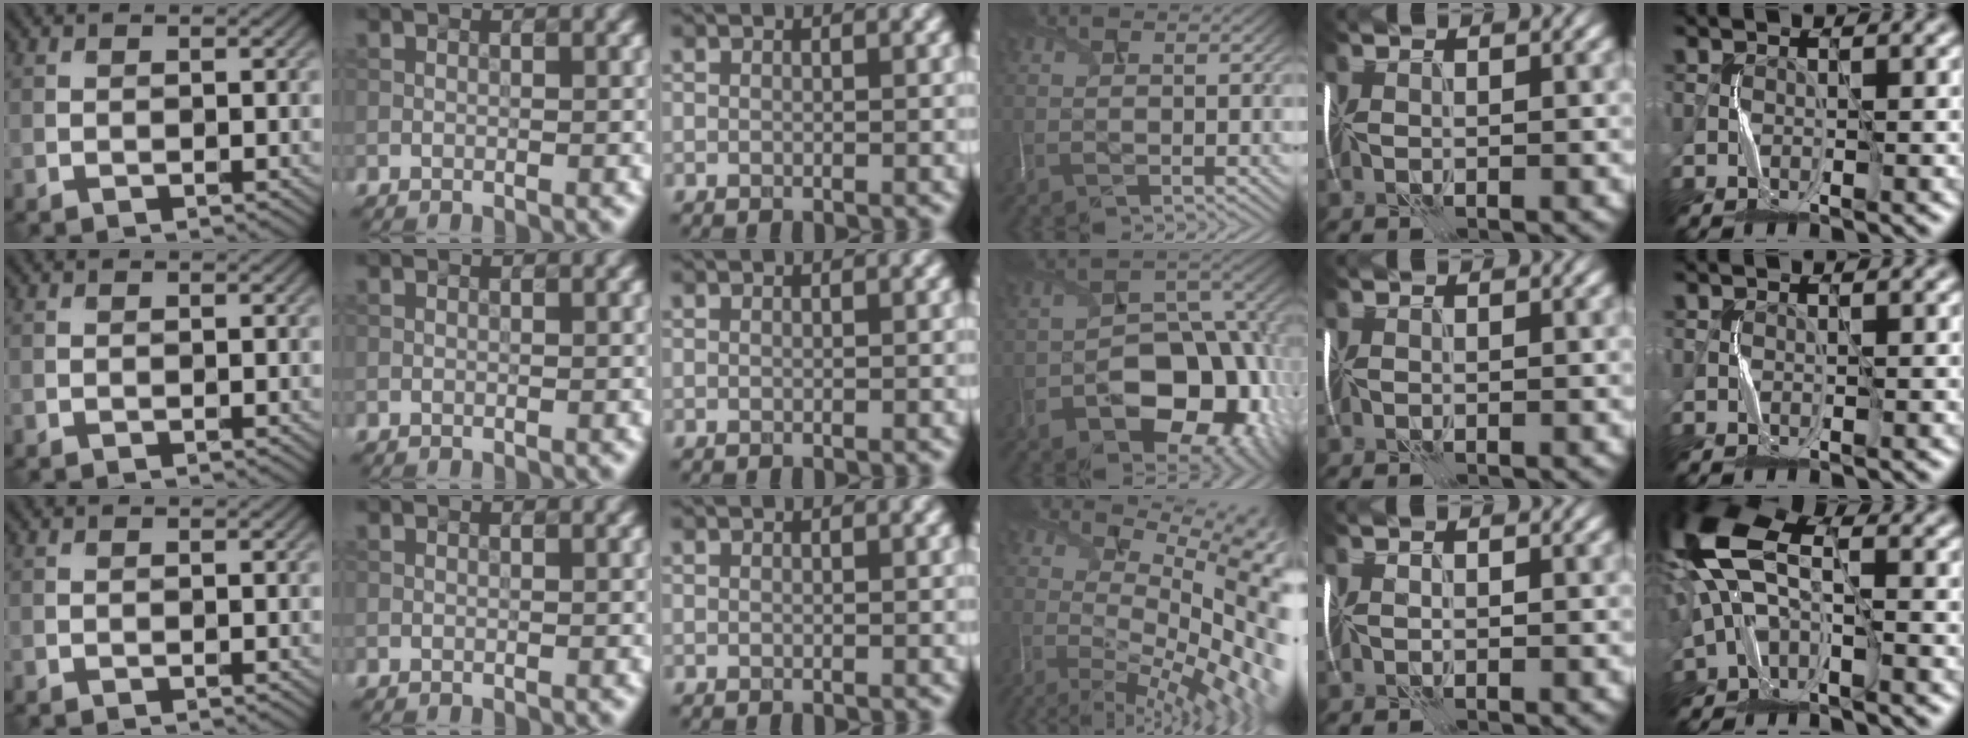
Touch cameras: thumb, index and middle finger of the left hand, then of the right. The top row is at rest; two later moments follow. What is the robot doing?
{"motion": "shake", "object": "plastic piggy bank"}